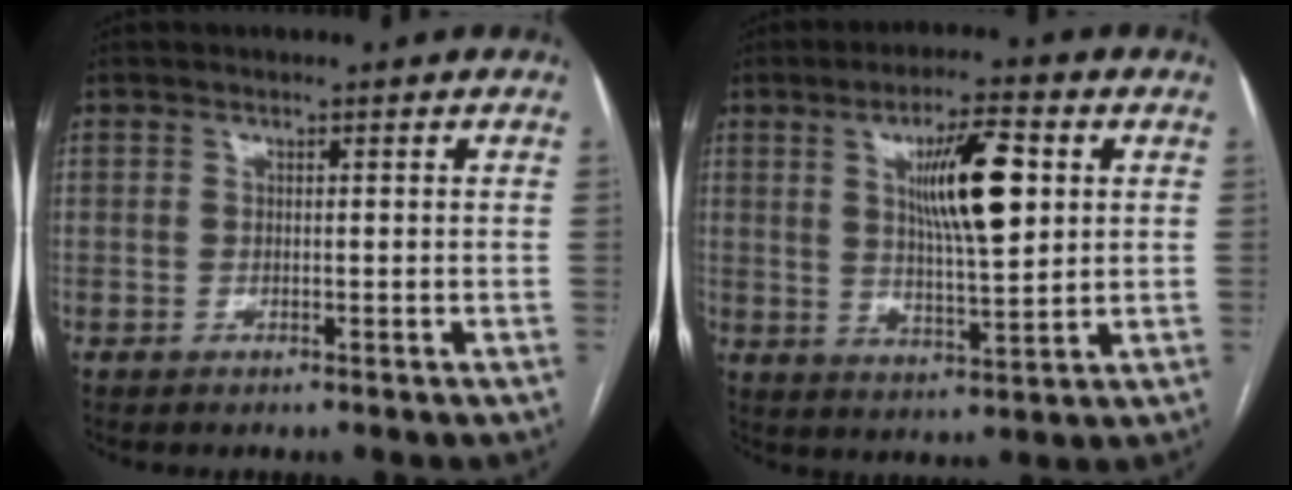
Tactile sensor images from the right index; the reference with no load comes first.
{"total": 11.2, "force": [3.2, 2.0, 10.5], "torque": [-0.179, 0.003, 0.056]}